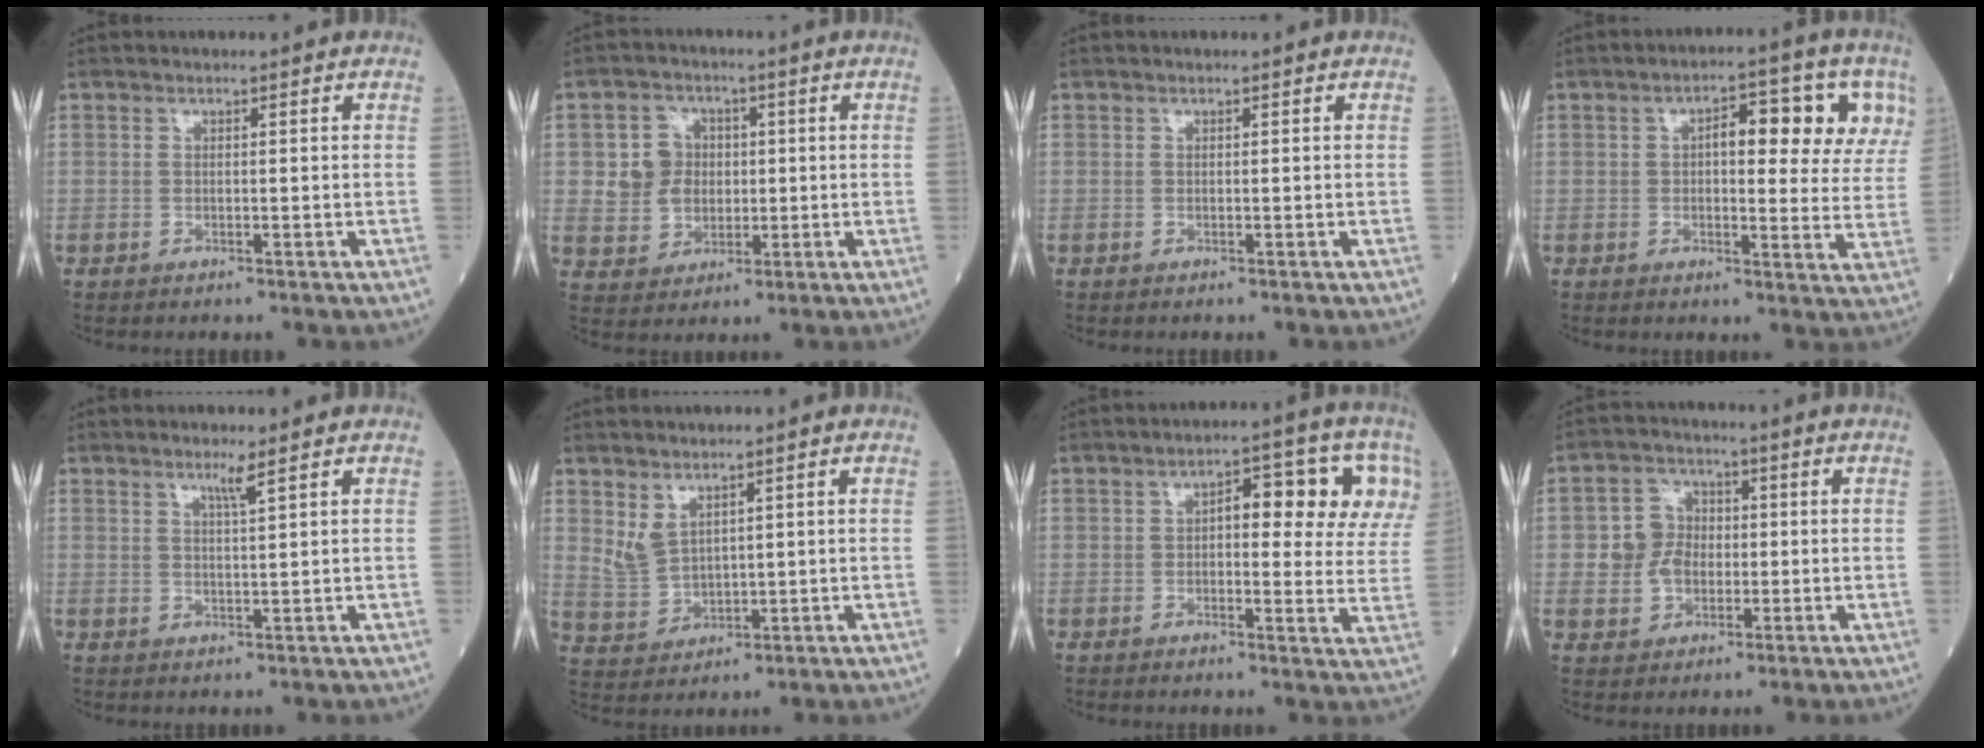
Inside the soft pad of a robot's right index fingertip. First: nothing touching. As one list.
[{"total": 6.6, "force": [0.8, 6.2, 2.0], "torque": [-0.041, 0.017, 0.020]}, {"total": 0.0}, {"total": 10.9, "force": [3.7, 4.1, 9.4], "torque": [-0.110, 0.024, 0.041]}, {"total": 2.1, "force": [1.4, -0.6, 1.4], "torque": [-0.029, -0.005, 0.027]}, {"total": 4.0, "force": [2.3, 2.3, 2.4], "torque": [-0.058, 0.000, 0.060]}, {"total": 11.7, "force": [3.5, 4.5, 10.3], "torque": [-0.115, 0.029, 0.036]}, {"total": 5.9, "force": [-0.3, 5.3, 2.4], "torque": [-0.051, 0.017, -0.003]}]